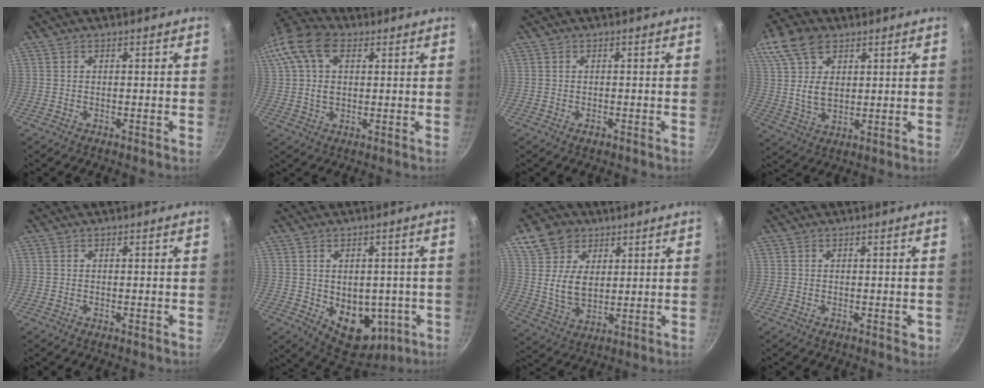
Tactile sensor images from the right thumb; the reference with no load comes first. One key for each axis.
{"total": 16.3, "fx": 5.5, "fy": 10.7, "fz": 11.1, "tx": -0.234, "ty": 0.024, "tz": 0.088}
{"total": 1.0, "fx": -0.4, "fy": 0.6, "fz": 0.6, "tx": -0.008, "ty": 0.001, "tz": -0.008}
{"total": 13.5, "fx": 6.0, "fy": 8.6, "fz": 8.5, "tx": -0.155, "ty": -0.009, "tz": 0.114}
{"total": 0.0}
{"total": 12.2, "fx": -2.1, "fy": 8.6, "fz": 8.4, "tx": -0.074, "ty": -0.014, "tz": -0.007}
{"total": 11.7, "fx": 5.2, "fy": 8.7, "fz": 5.9, "tx": -0.082, "ty": -0.021, "tz": 0.098}
{"total": 1.6, "fx": -0.1, "fy": 0.8, "fz": 1.4, "tx": -0.007, "ty": 0.001, "tz": -0.001}